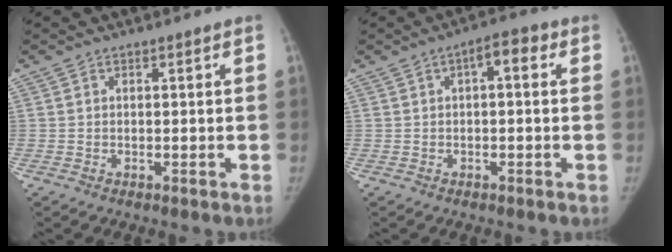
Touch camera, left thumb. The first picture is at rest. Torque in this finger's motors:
{"motor_torque": [-0.28, 0.29, -0.03, 0.28, 0.12]}